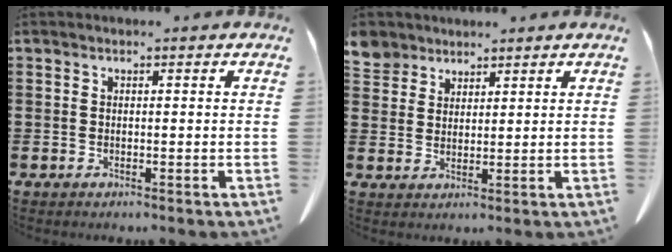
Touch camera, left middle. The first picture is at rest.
{"total": 4.1, "force": [3.4, 2.1, 0.7], "torque": [-0.028, -0.001, 0.067]}